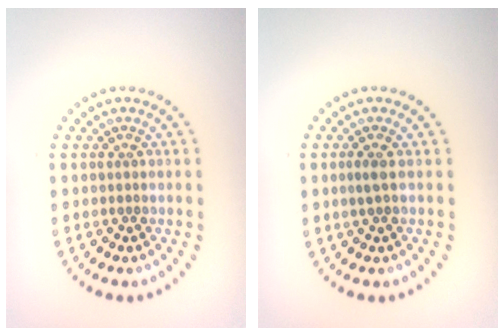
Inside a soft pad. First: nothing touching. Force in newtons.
{"total": 0.9, "press": 0.7, "slide": 0.5}